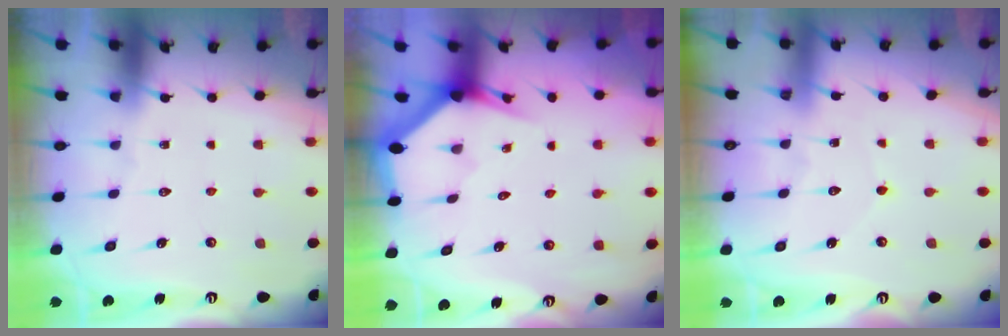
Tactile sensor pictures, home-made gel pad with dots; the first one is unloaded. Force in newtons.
{"total": 2.8, "press": 2.8, "slide": 0.2}
{"total": 2.7, "press": 2.6, "slide": 0.3}